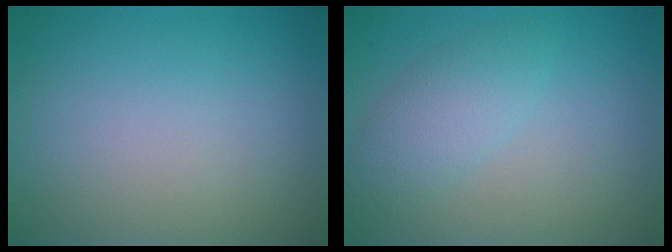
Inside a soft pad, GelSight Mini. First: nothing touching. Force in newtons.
{"total": 2.8, "press": 2.8, "slide": 0.1}